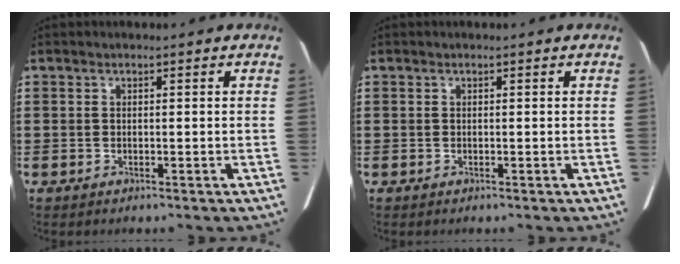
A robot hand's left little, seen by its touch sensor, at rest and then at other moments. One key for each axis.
{"total": 0.0}